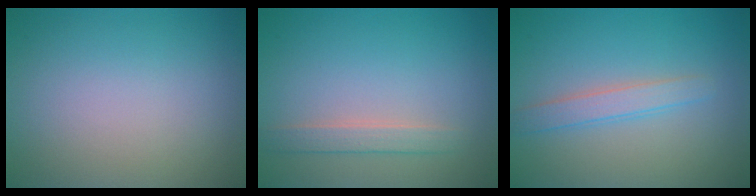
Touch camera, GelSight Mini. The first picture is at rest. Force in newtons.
{"total": 1.8, "press": 1.8, "slide": 0.1}
{"total": 2.1, "press": 2.1, "slide": 0.0}